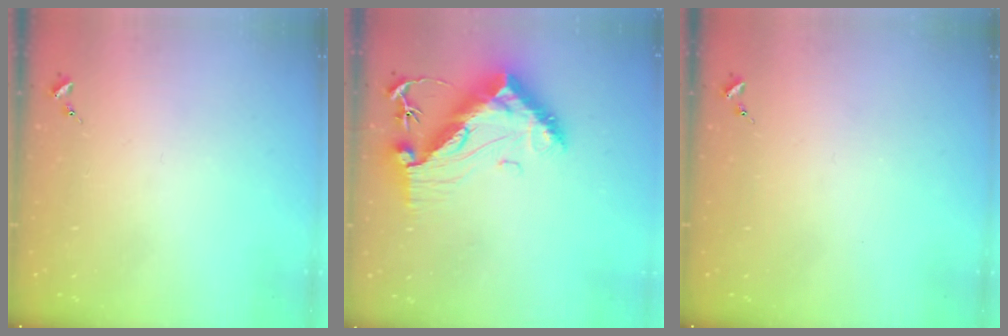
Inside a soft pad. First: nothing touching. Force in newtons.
{"total": 14.8, "press": 14.7, "slide": 1.3}
{"total": 0.0}